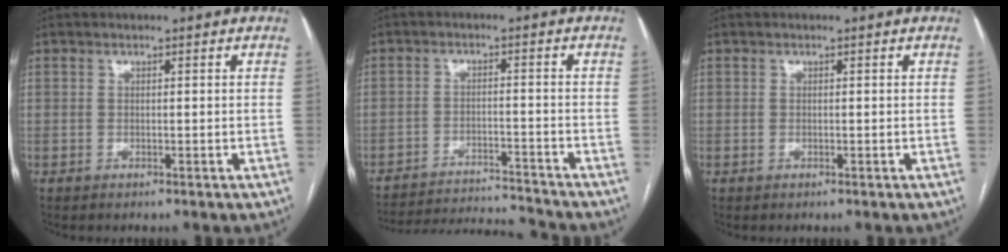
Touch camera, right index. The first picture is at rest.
{"total": 11.9, "force": [-11.9, -0.3, 1.4], "torque": [-0.027, 0.002, -0.182]}
{"total": 0.0}